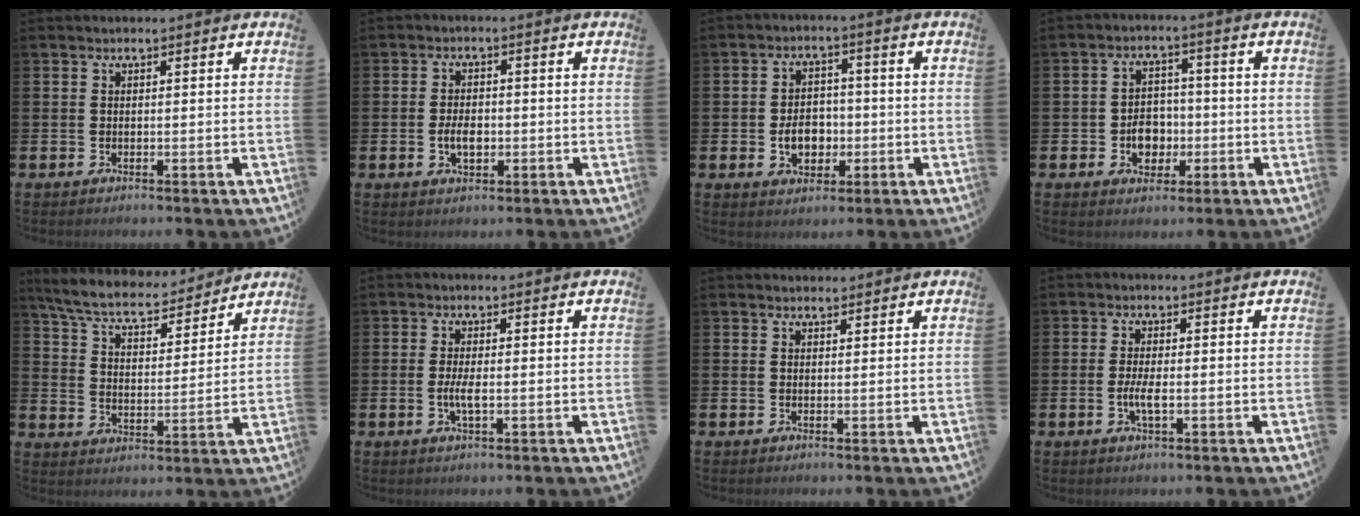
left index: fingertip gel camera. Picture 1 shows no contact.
{"total": 3.3, "force": [-0.5, 2.0, 2.6], "torque": [-0.032, -0.003, -0.014]}
{"total": 5.1, "force": [-1.2, 3.9, 3.1], "torque": [-0.038, -0.001, -0.030]}
{"total": 4.7, "force": [-1.2, 3.8, 2.5], "torque": [-0.038, 0.003, -0.029]}
{"total": 7.4, "force": [6.8, 1.6, 2.4], "torque": [-0.085, -0.046, 0.118]}
{"total": 2.5, "force": [-0.4, 0.7, 2.4], "torque": [-0.043, 0.000, -0.008]}
{"total": 1.4, "force": [1.3, 0.5, 0.0], "torque": [0.005, -0.002, 0.023]}
{"total": 2.7, "force": [-0.6, 0.8, 2.5], "torque": [-0.044, 0.000, -0.011]}